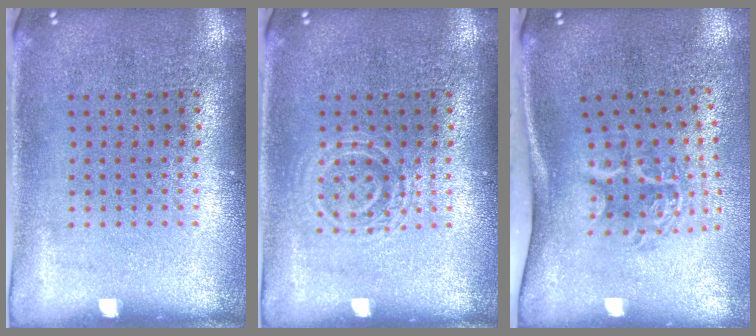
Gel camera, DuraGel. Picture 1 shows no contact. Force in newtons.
{"total": 1.7, "press": 1.7, "slide": 0.4}
{"total": 2.0, "press": 1.3, "slide": 1.5}